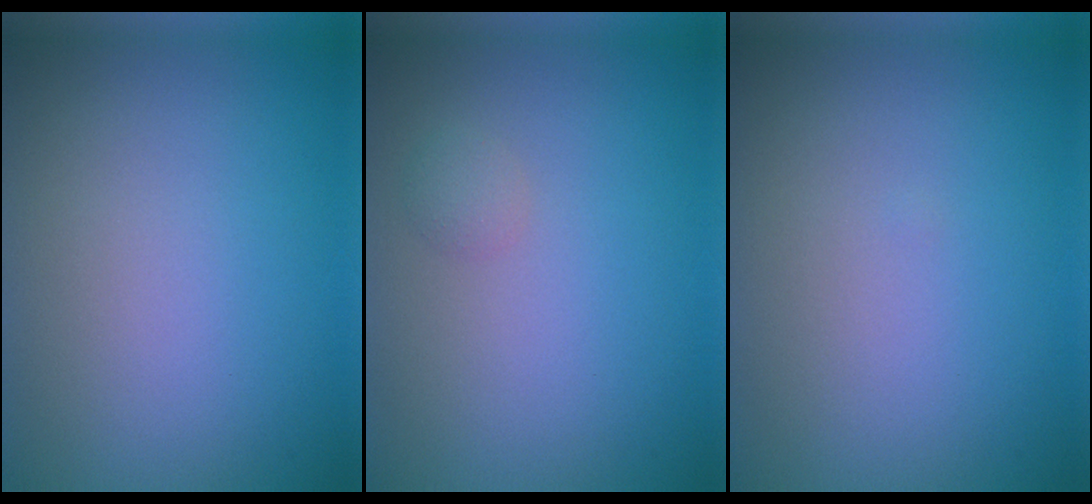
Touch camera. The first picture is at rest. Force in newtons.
{"total": 0.8, "press": 0.8, "slide": 0.0}
{"total": 0.0}